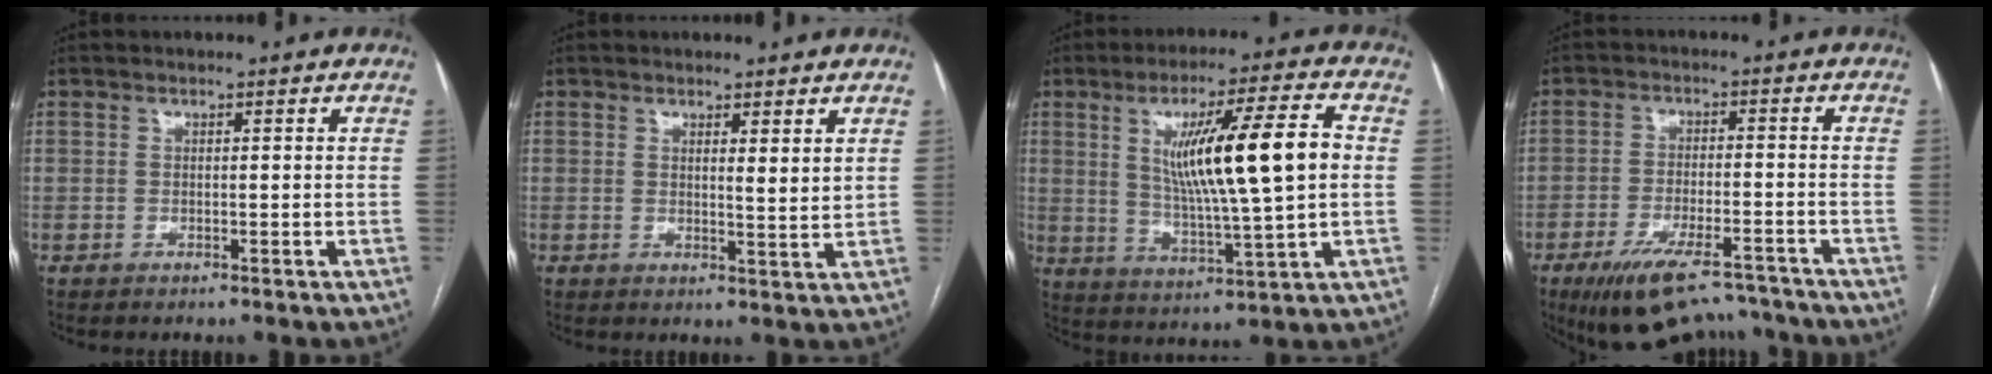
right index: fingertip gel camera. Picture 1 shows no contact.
{"total": 2.6, "force": [1.5, 0.2, 2.1], "torque": [-0.035, -0.013, 0.024]}
{"total": 15.4, "force": [2.4, 0.7, 15.2], "torque": [-0.258, 0.004, 0.044]}
{"total": 12.9, "force": [-10.7, 3.5, 6.3], "torque": [-0.106, 0.002, -0.166]}